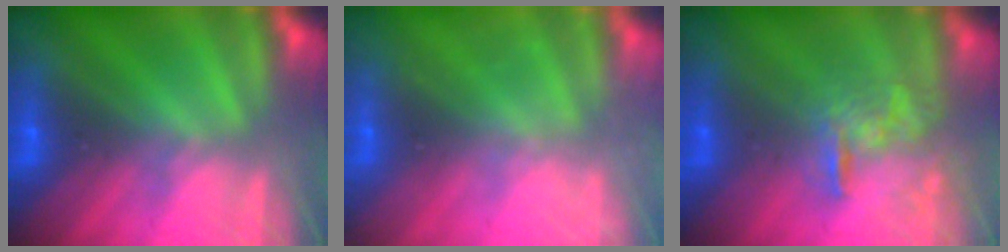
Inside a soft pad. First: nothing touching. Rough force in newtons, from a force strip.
{"total": 2.2}
{"total": 3.9}